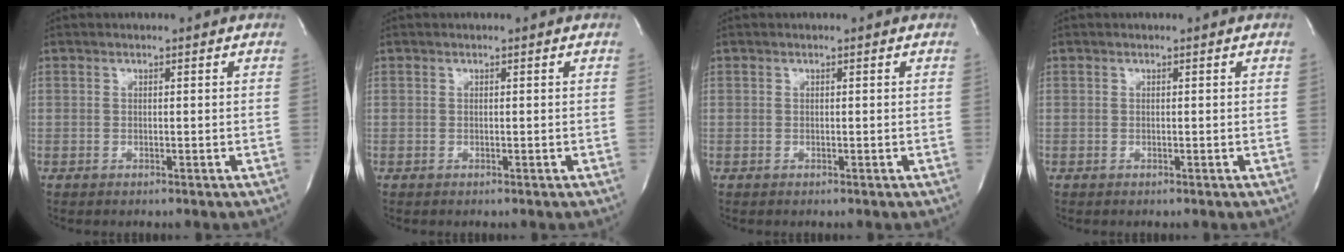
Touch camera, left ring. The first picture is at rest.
{"total": 0.0}
{"total": 0.0}
{"total": 0.0}